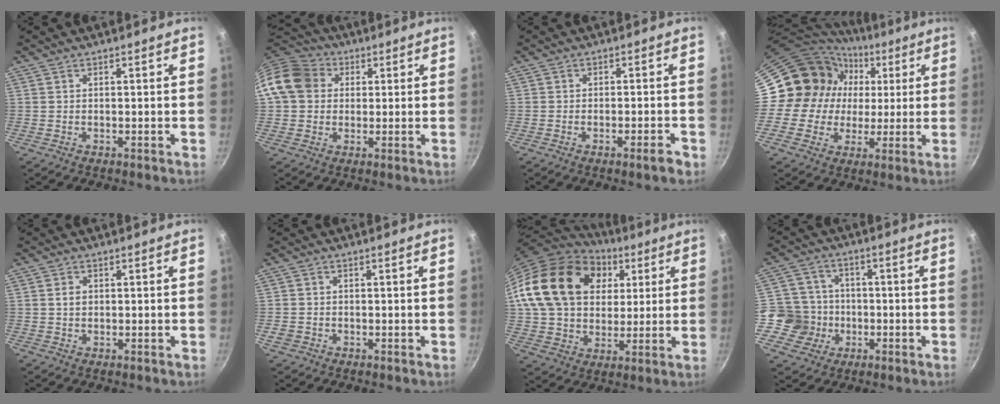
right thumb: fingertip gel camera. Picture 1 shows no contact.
{"total": 11.5, "force": [2.4, 9.8, 5.6], "torque": [-0.076, 0.023, 0.027]}
{"total": 3.2, "force": [-1.8, 0.5, 2.6], "torque": [-0.037, 0.015, -0.026]}
{"total": 16.9, "force": [3.1, 15.2, 6.7], "torque": [-0.094, 0.014, 0.044]}
{"total": 2.0, "force": [0.4, 1.5, 1.2], "torque": [-0.017, 0.003, 0.005]}
{"total": 1.8, "force": [-0.7, 1.6, 0.7], "torque": [-0.013, 0.001, -0.012]}
{"total": 23.5, "force": [6.6, 17.7, 14.0], "torque": [-0.225, 0.007, 0.116]}
{"total": 9.0, "force": [-2.1, 8.7, 1.2], "torque": [0.014, 0.030, -0.045]}